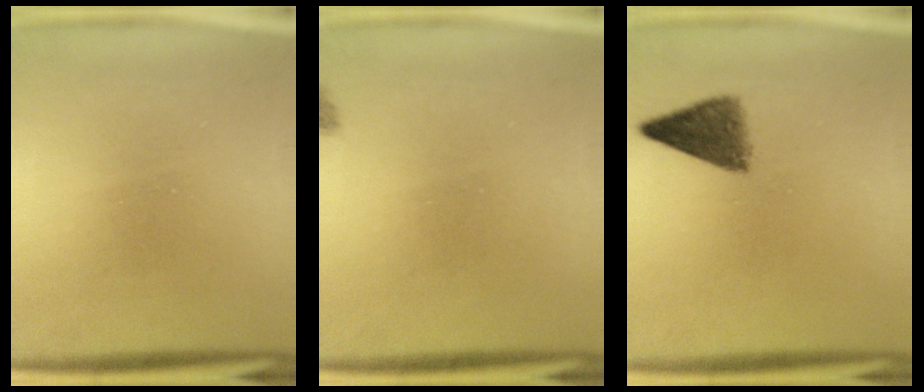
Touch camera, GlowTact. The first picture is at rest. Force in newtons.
{"total": 1.3}
{"total": 5.0}